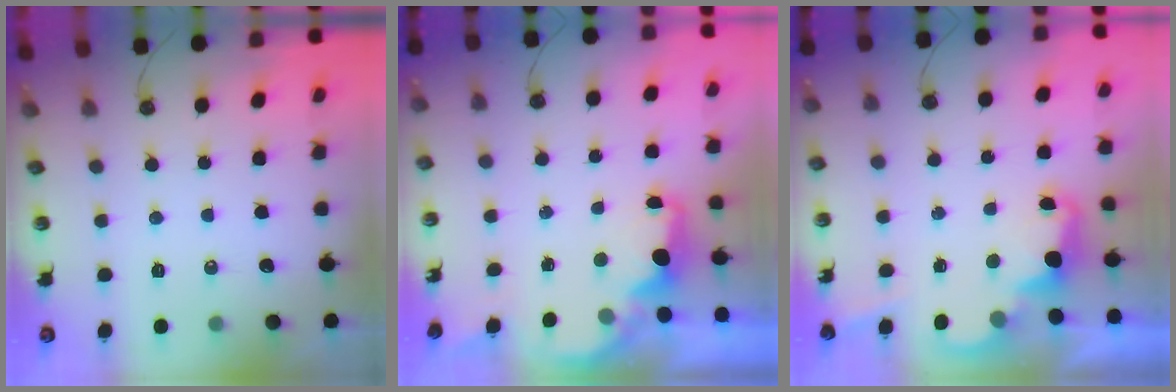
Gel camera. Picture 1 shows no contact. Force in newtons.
{"total": 2.3, "press": 2.2, "slide": 0.8}
{"total": 2.5, "press": 2.5, "slide": 0.6}